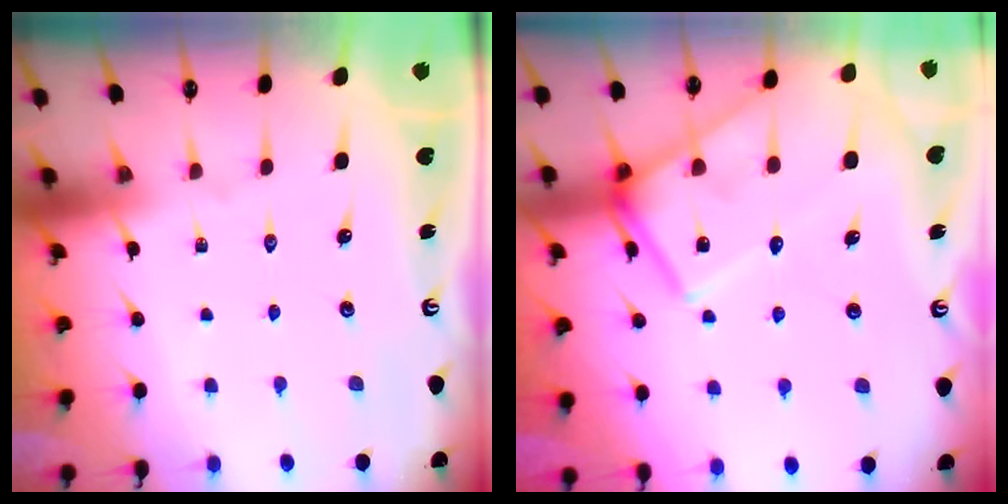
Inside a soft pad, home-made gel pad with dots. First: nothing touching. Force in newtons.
{"total": 14.8, "press": 14.8, "slide": 0.9}